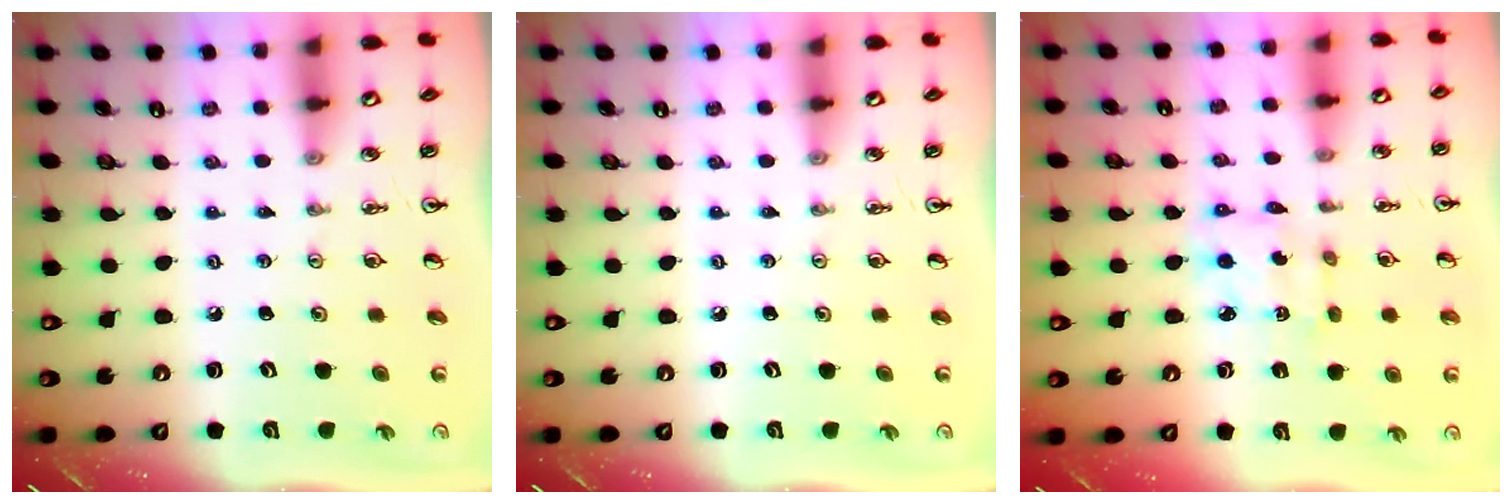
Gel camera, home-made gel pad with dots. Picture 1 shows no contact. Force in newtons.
{"total": 0.0}
{"total": 3.5, "press": 3.5, "slide": 0.3}